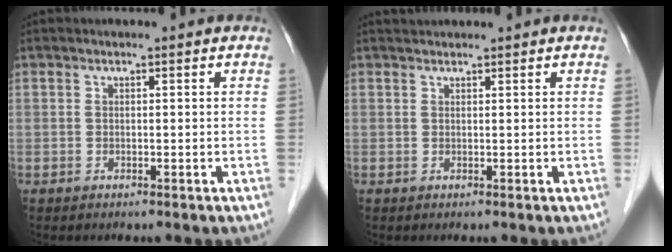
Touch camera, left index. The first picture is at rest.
{"total": 1.3, "force": [1.3, 0.0, 0.2], "torque": [-0.007, 0.018, 0.028]}